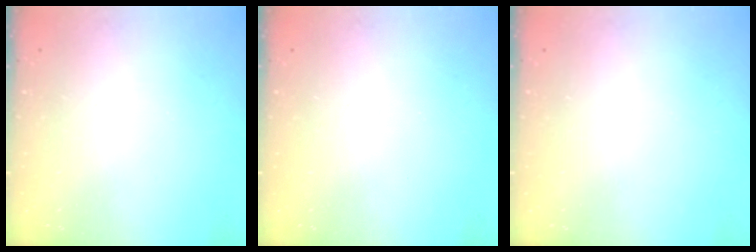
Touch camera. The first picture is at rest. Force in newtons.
{"total": 0.0}
{"total": 0.0}